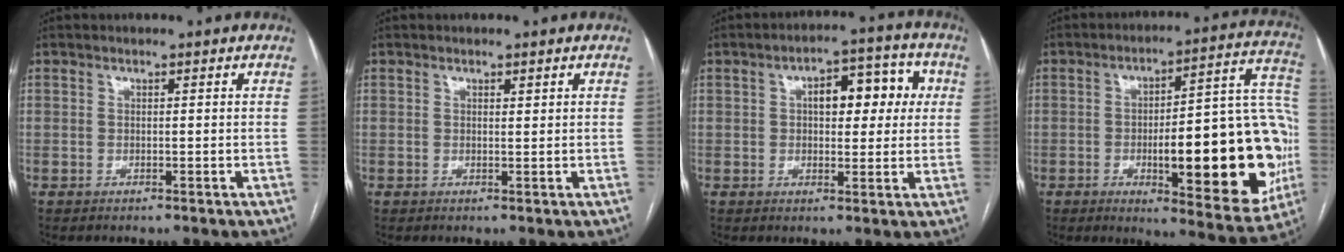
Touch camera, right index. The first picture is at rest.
{"total": 0.6, "force": [0.4, 0.2, 0.4], "torque": [-0.008, -0.003, 0.006]}
{"total": 8.9, "force": [1.8, 4.2, 7.6], "torque": [-0.095, 0.035, 0.025]}
{"total": 25.6, "force": [-4.9, 6.2, 24.3], "torque": [-0.257, 0.023, -0.050]}